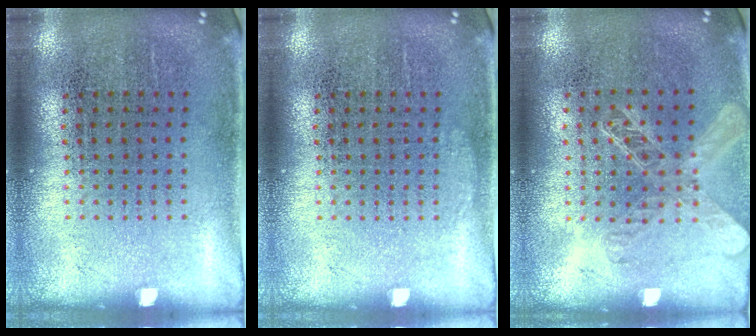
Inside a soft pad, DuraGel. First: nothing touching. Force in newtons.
{"total": 0.5, "press": 0.5, "slide": 0.1}
{"total": 1.3, "press": 1.2, "slide": 0.5}